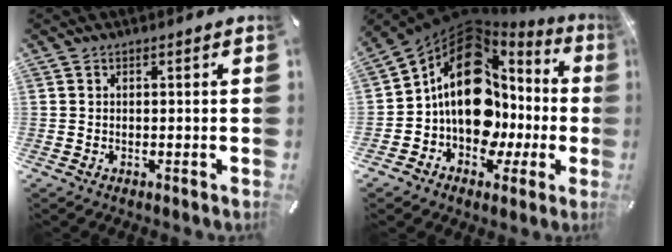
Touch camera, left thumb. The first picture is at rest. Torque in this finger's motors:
{"motor_torque": [1.52, 2.51, 2.27, -0.50, 0.78]}